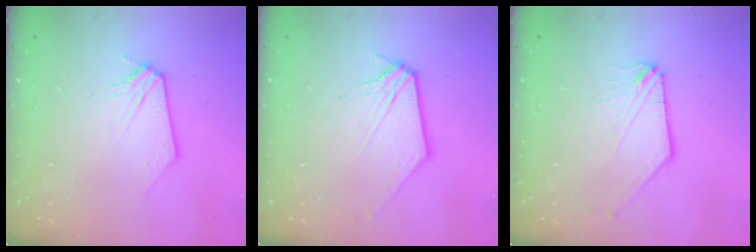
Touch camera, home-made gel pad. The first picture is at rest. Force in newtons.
{"total": 1.9, "press": 1.9, "slide": 0.2}
{"total": 1.9, "press": 1.9, "slide": 0.5}